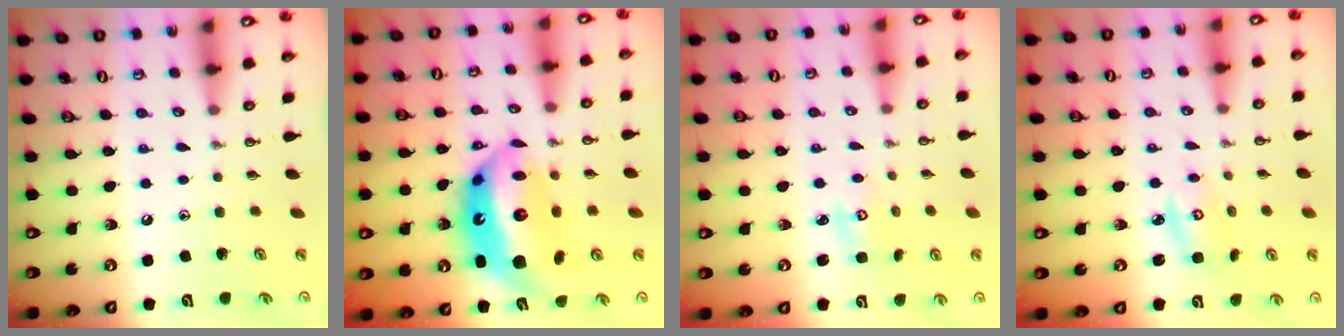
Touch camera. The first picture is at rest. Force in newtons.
{"total": 18.8, "press": 18.7, "slide": 1.7}
{"total": 3.7, "press": 3.7, "slide": 0.4}
{"total": 3.5, "press": 3.5, "slide": 0.2}